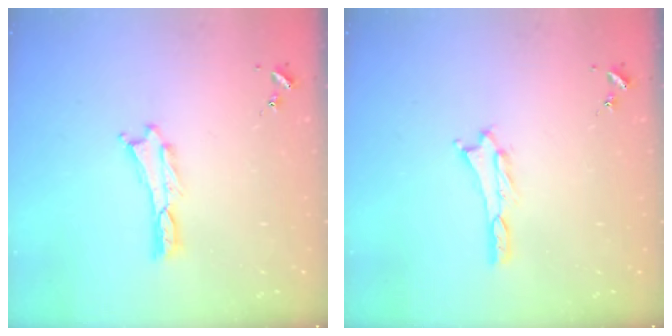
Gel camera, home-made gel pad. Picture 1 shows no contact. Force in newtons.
{"total": 0.7, "press": 0.7, "slide": 0.3}